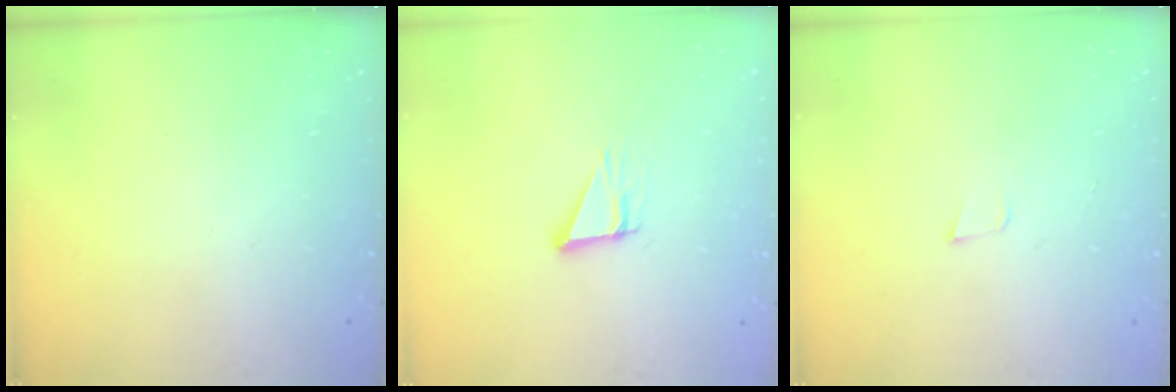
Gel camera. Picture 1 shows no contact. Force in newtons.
{"total": 3.8, "press": 3.8, "slide": 0.4}
{"total": 3.3, "press": 2.0, "slide": 2.6}